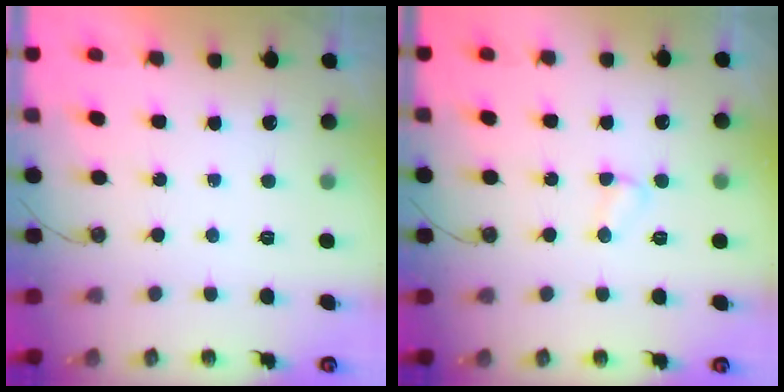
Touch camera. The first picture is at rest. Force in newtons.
{"total": 2.6, "press": 2.6, "slide": 0.4}